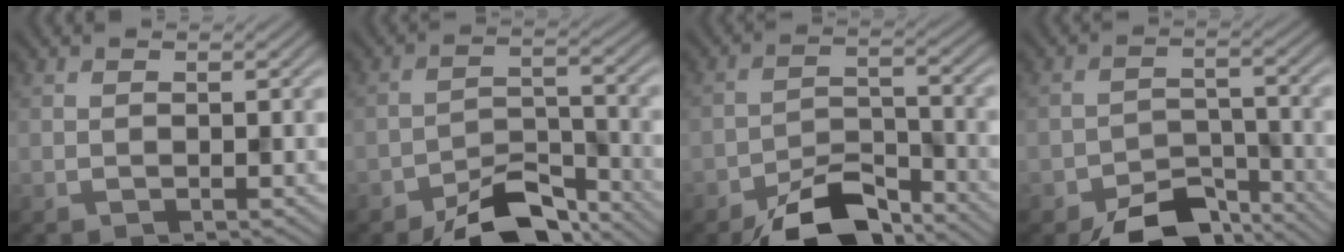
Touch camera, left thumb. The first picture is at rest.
{"total": 8.0, "force": [-6.2, 3.1, 3.9], "torque": [-0.055, 0.002, -0.115]}
{"total": 8.2, "force": [-6.5, 3.0, 4.1], "torque": [-0.062, 0.000, -0.125]}
{"total": 7.7, "force": [-6.1, 3.5, 3.2], "torque": [-0.043, -0.009, -0.109]}